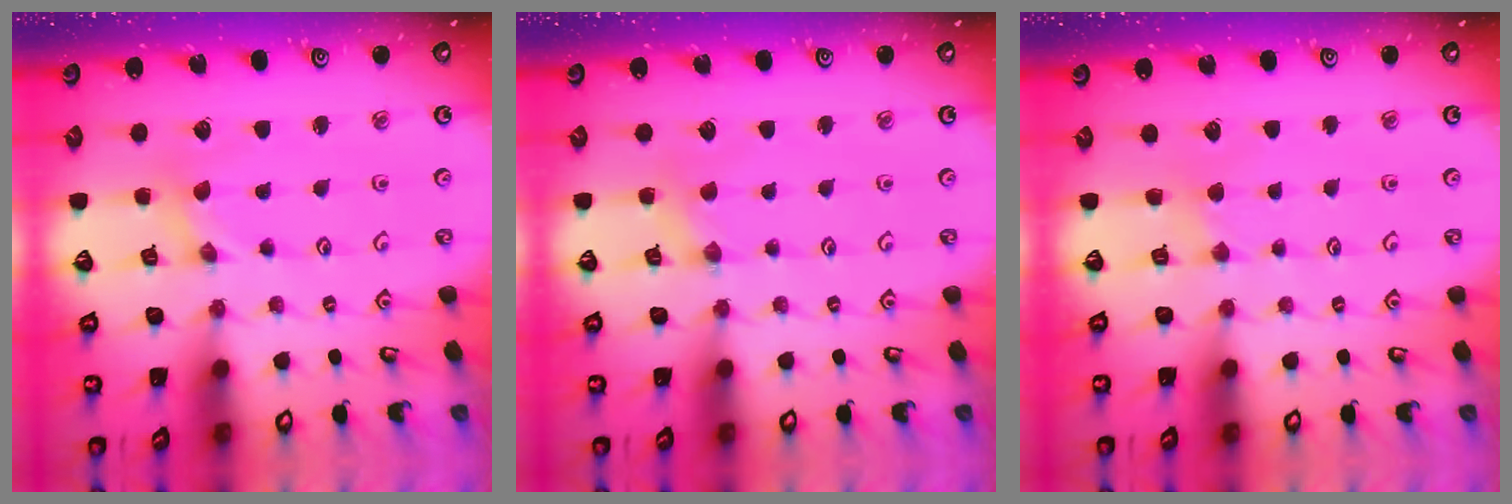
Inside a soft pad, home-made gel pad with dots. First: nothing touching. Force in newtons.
{"total": 1.8, "press": 1.7, "slide": 0.4}
{"total": 1.6, "press": 1.6, "slide": 0.3}